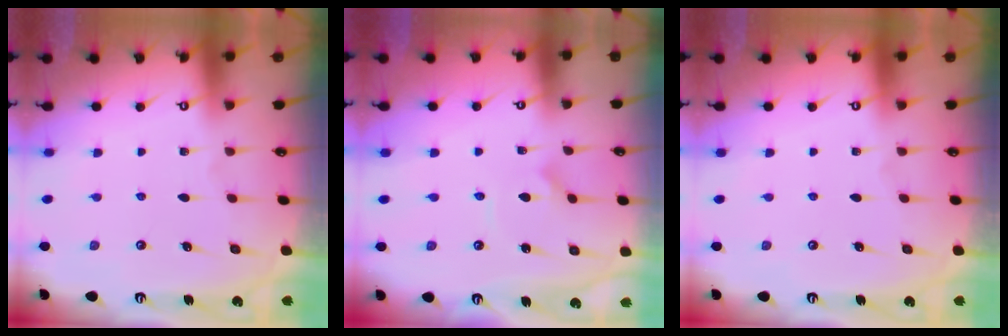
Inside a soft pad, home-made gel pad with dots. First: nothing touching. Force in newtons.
{"total": 4.0, "press": 4.0, "slide": 0.3}
{"total": 0.0}